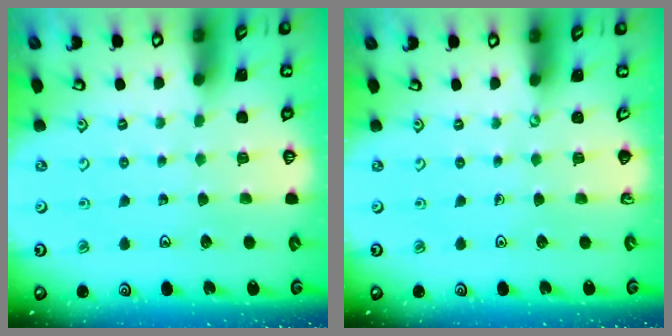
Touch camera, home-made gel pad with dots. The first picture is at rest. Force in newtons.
{"total": 0.0}